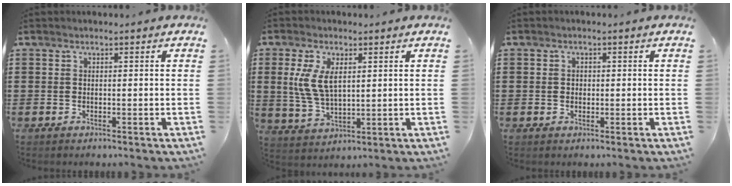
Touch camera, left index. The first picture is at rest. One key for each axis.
{"total": 6.9, "fx": 1.8, "fy": 3.5, "fz": 5.7, "tx": -0.132, "ty": 0.003, "tz": 0.029}
{"total": 0.9, "fx": 0.1, "fy": 0.8, "fz": 0.5, "tx": -0.013, "ty": 0.006, "tz": 0.000}